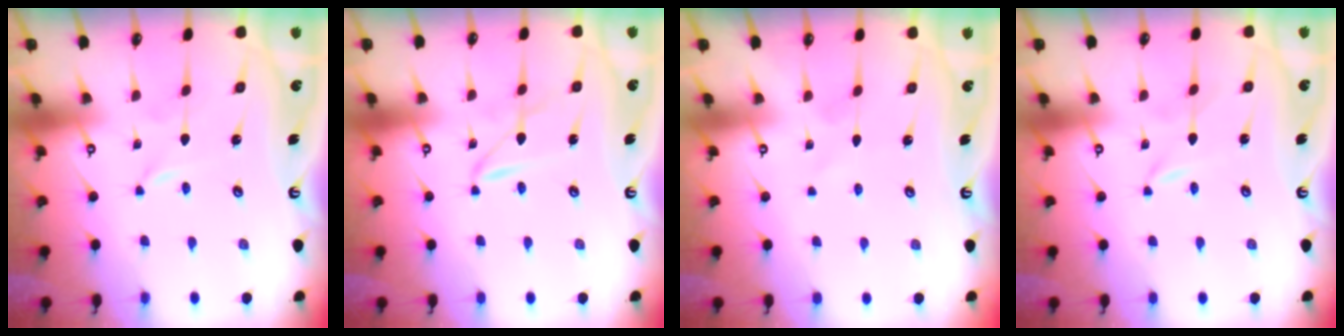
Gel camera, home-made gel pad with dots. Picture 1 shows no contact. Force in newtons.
{"total": 2.2, "press": 2.1, "slide": 0.3}
{"total": 2.7, "press": 2.7, "slide": 0.2}
{"total": 0.0}